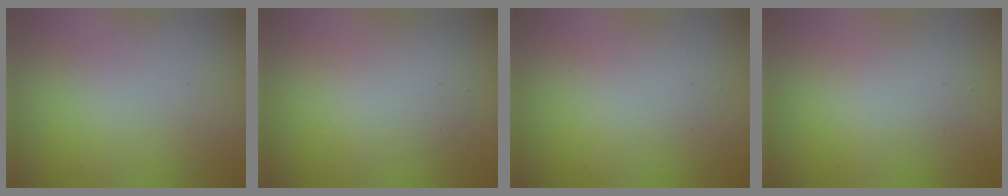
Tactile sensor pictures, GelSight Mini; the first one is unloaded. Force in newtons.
{"total": 2.9, "press": 2.9, "slide": 0.2}
{"total": 1.7, "press": 1.7, "slide": 0.1}
{"total": 2.0, "press": 2.0, "slide": 0.1}